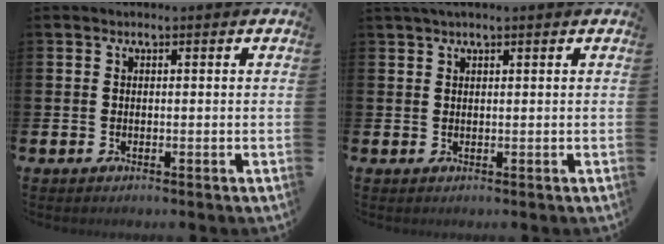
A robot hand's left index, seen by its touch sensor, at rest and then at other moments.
{"total": 1.4, "force": [1.2, 0.0, 0.8], "torque": [-0.022, 0.005, 0.022]}